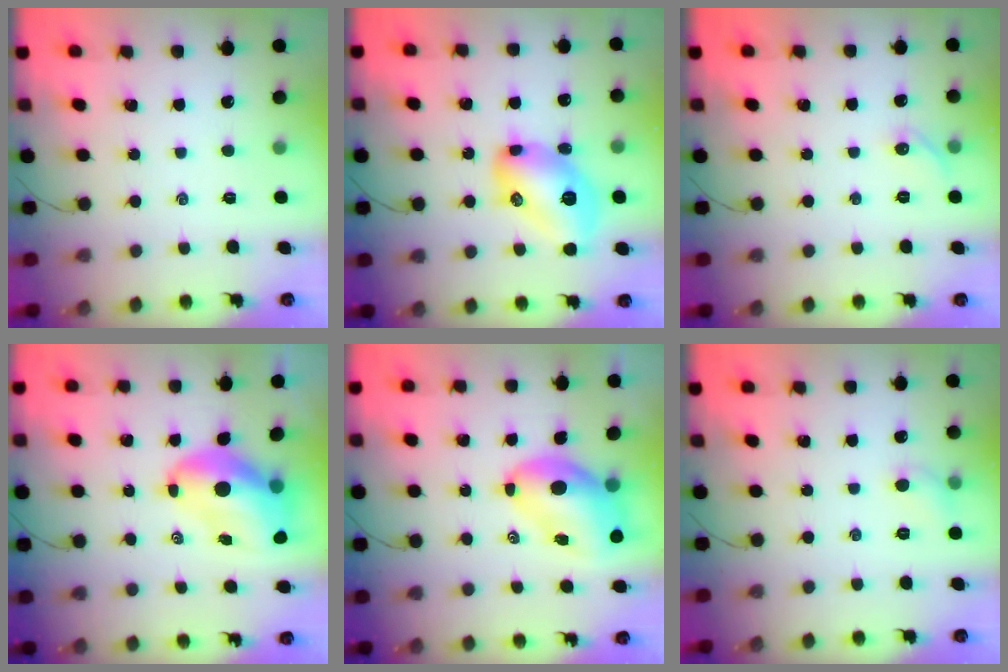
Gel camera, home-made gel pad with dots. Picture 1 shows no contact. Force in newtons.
{"total": 15.4, "press": 15.4, "slide": 0.7}
{"total": 4.9, "press": 4.7, "slide": 1.3}
{"total": 11.9, "press": 11.5, "slide": 3.2}
{"total": 10.0, "press": 9.5, "slide": 3.1}
{"total": 4.8, "press": 4.6, "slide": 1.2}